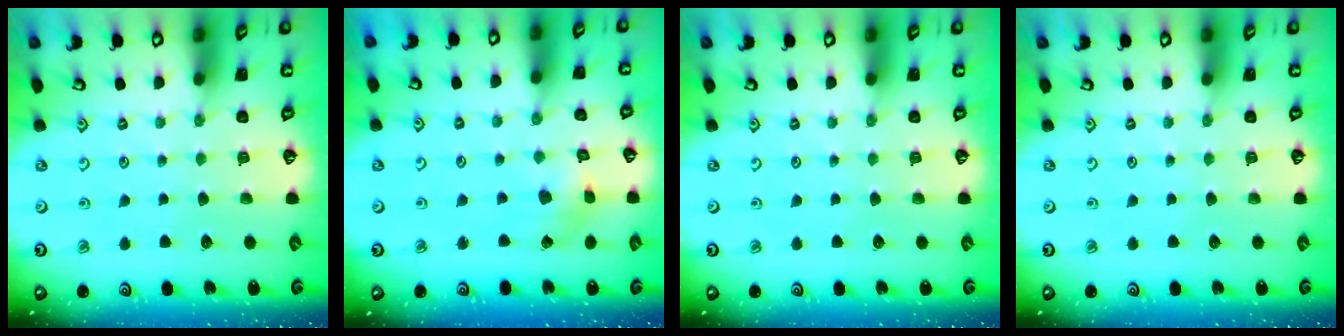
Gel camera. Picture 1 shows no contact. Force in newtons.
{"total": 4.5, "press": 4.4, "slide": 0.6}
{"total": 0.0}
{"total": 0.0}